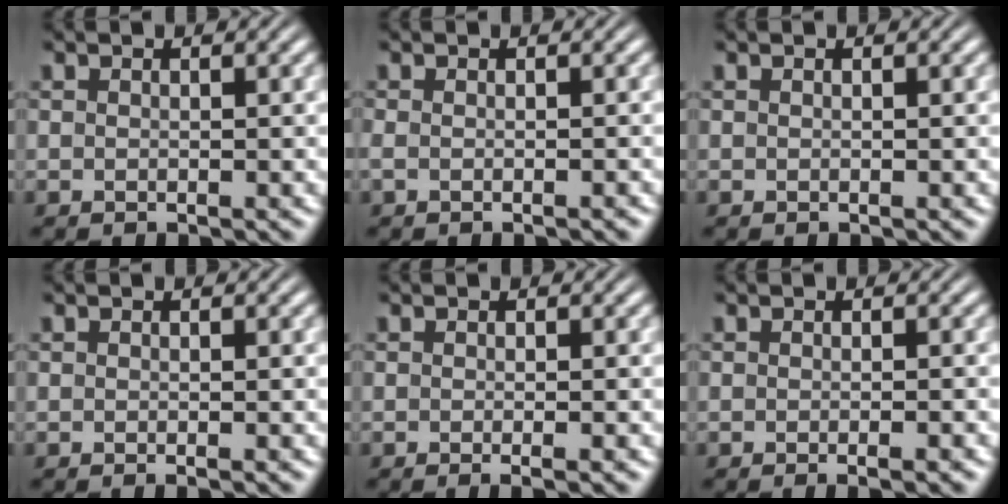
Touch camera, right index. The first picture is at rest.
{"total": 1.2, "force": [-0.9, 0.7, 0.5], "torque": [-0.020, -0.006, -0.013]}
{"total": 0.0}
{"total": 0.0}
{"total": 1.1, "force": [-0.8, 0.0, 0.8], "torque": [-0.012, 0.001, -0.014]}
{"total": 1.2, "force": [-0.9, 0.0, 0.7], "torque": [-0.009, 0.003, -0.017]}